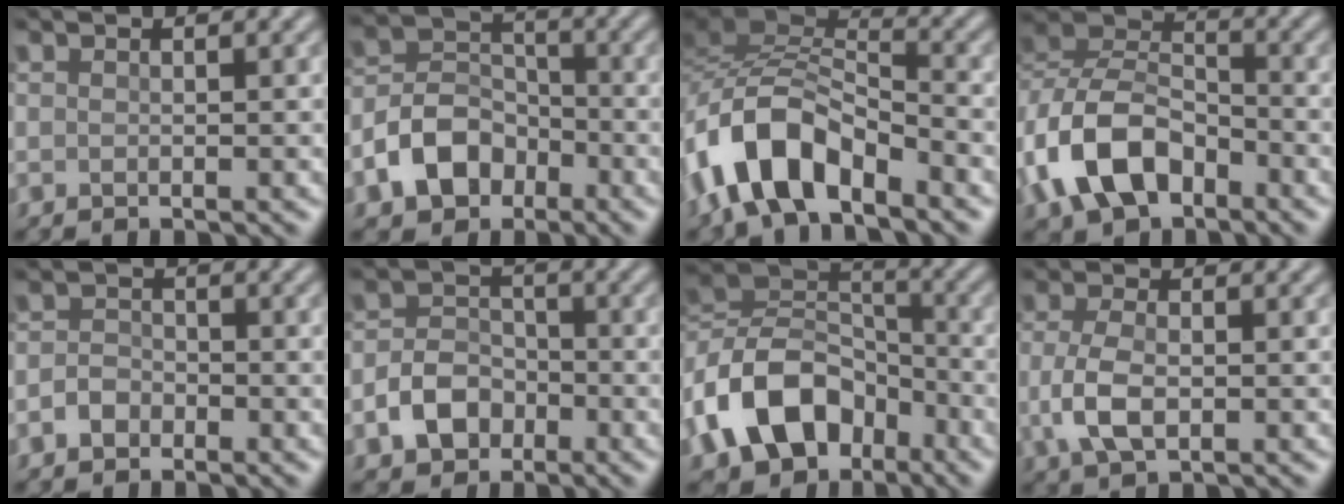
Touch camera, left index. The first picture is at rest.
{"total": 5.9, "force": [-2.9, 4.3, 2.8], "torque": [-0.047, 0.002, -0.064]}
{"total": 9.3, "force": [-5.6, 4.3, 6.0], "torque": [-0.112, 0.005, -0.119]}
{"total": 8.9, "force": [-3.9, 5.7, 5.6], "torque": [-0.115, 0.007, -0.088]}
{"total": 1.9, "force": [-1.0, 1.4, 0.7], "torque": [-0.012, 0.004, -0.025]}
{"total": 4.2, "force": [-2.0, 3.1, 2.0], "torque": [-0.035, 0.002, -0.039]}
{"total": 12.3, "force": [-5.1, 8.7, 7.1], "torque": [-0.149, 0.003, -0.110]}
{"total": 4.2, "force": [-0.7, 2.3, 3.4], "torque": [-0.083, -0.006, -0.016]}